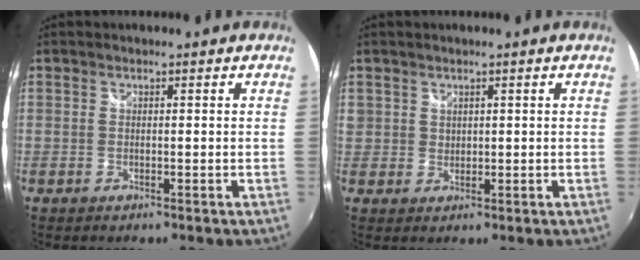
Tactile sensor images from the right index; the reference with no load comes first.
{"total": 2.2, "force": [1.0, 2.0, 0.2], "torque": [0.004, 0.005, 0.017]}